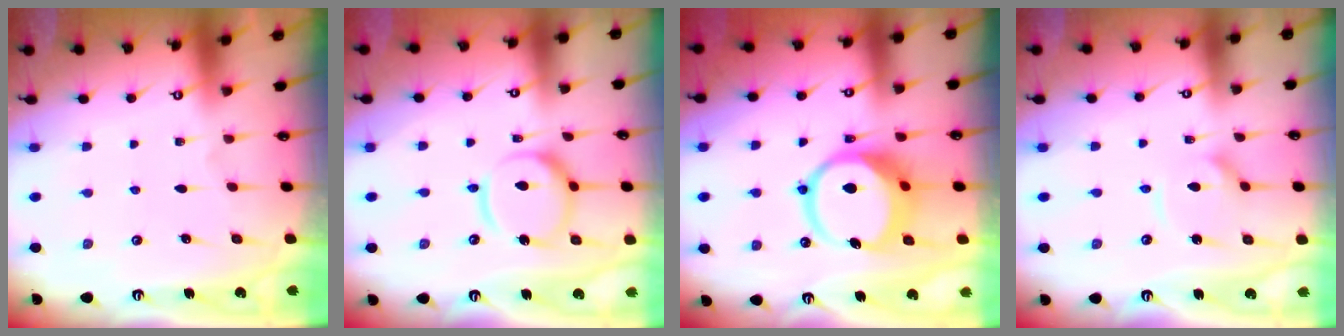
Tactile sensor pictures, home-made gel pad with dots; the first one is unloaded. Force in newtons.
{"total": 13.2, "press": 13.1, "slide": 1.3}
{"total": 12.2, "press": 12.1, "slide": 1.6}
{"total": 7.0, "press": 7.0, "slide": 0.5}